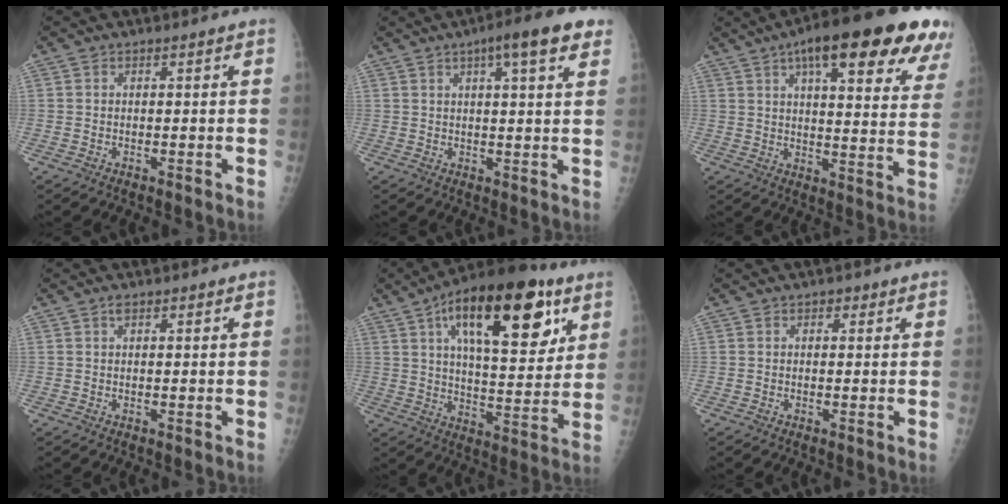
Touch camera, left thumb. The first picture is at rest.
{"total": 9.6, "force": [5.2, 2.0, 7.9], "torque": [-0.101, -0.004, 0.066]}
{"total": 26.3, "force": [15.3, 7.2, 20.2], "torque": [-0.253, -0.018, 0.196]}
{"total": 1.2, "force": [0.7, 0.5, 0.7], "torque": [-0.009, 0.000, 0.011]}
{"total": 24.4, "force": [11.2, 10.2, 19.2], "torque": [-0.261, -0.025, 0.174]}
{"total": 1.4, "force": [0.7, 1.0, 0.6], "torque": [0.004, -0.002, 0.006]}